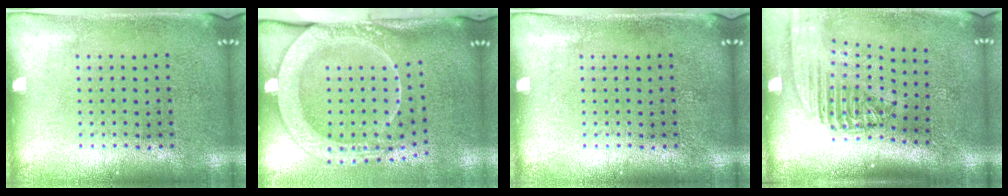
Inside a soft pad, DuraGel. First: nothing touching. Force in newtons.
{"total": 2.8, "press": 2.2, "slide": 1.8}
{"total": 0.0}
{"total": 2.4, "press": 1.8, "slide": 1.5}